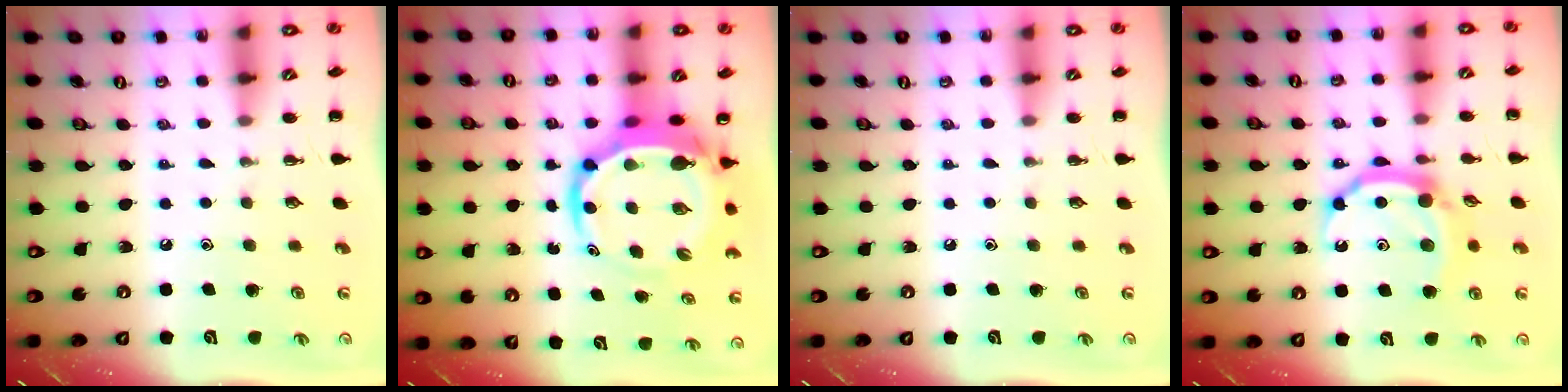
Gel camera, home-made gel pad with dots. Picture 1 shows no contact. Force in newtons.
{"total": 9.1, "press": 8.7, "slide": 2.5}
{"total": 0.0}
{"total": 9.7, "press": 9.7, "slide": 0.4}